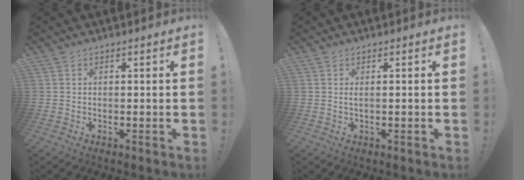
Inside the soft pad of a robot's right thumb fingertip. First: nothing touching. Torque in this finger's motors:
{"motor_torque": [-0.19, 0.03, -0.01, 0.16, -0.01]}